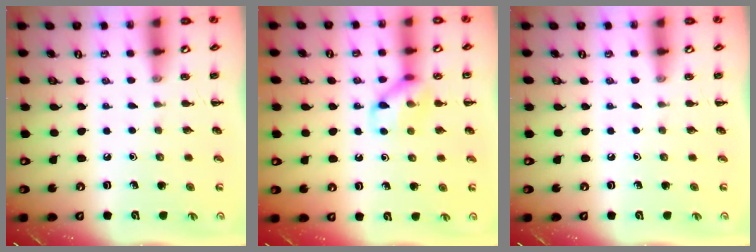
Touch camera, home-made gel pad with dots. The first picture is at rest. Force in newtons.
{"total": 10.9, "press": 10.8, "slide": 1.2}
{"total": 0.0}